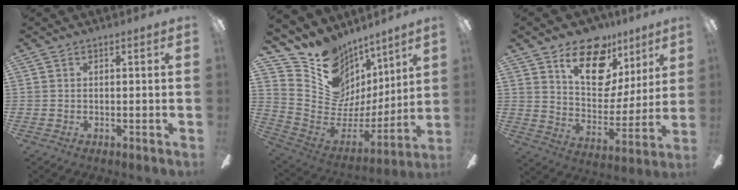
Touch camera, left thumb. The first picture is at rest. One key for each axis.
{"total": 14.5, "fx": 9.3, "fy": 10.7, "fz": 3.2, "tx": -0.066, "ty": -0.091, "tz": 0.181}
{"total": 18.0, "fx": 11.7, "fy": 10.1, "fz": 9.3, "tx": -0.139, "ty": -0.068, "tz": 0.210}